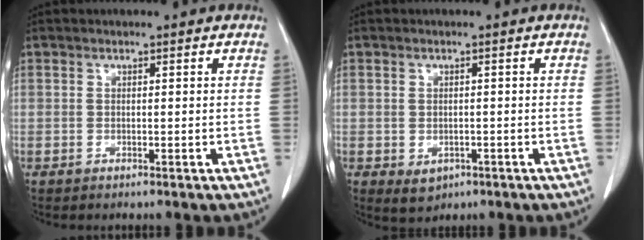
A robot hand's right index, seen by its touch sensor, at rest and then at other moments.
{"total": 2.8, "force": [-1.1, 2.1, 1.4], "torque": [-0.018, -0.001, -0.003]}